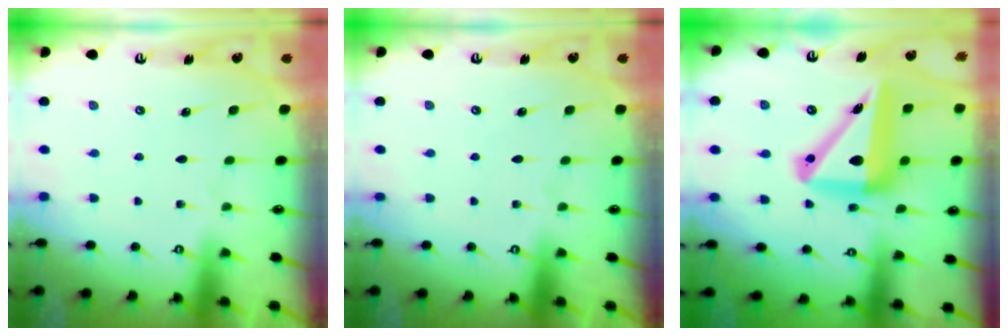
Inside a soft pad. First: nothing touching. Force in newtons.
{"total": 0.0}
{"total": 16.1, "press": 15.8, "slide": 3.1}